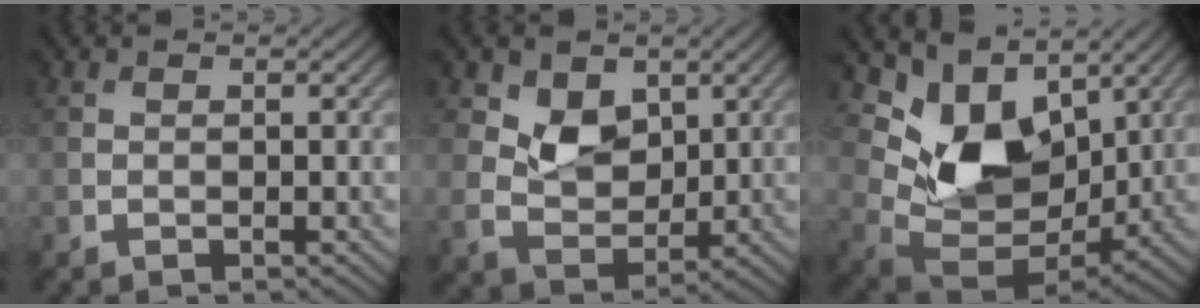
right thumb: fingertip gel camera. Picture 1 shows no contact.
{"total": 5.5, "force": [2.4, 4.0, 3.0], "torque": [-0.069, -0.014, 0.038]}
{"total": 12.2, "force": [5.1, 7.8, 8.0], "torque": [-0.160, -0.004, 0.094]}